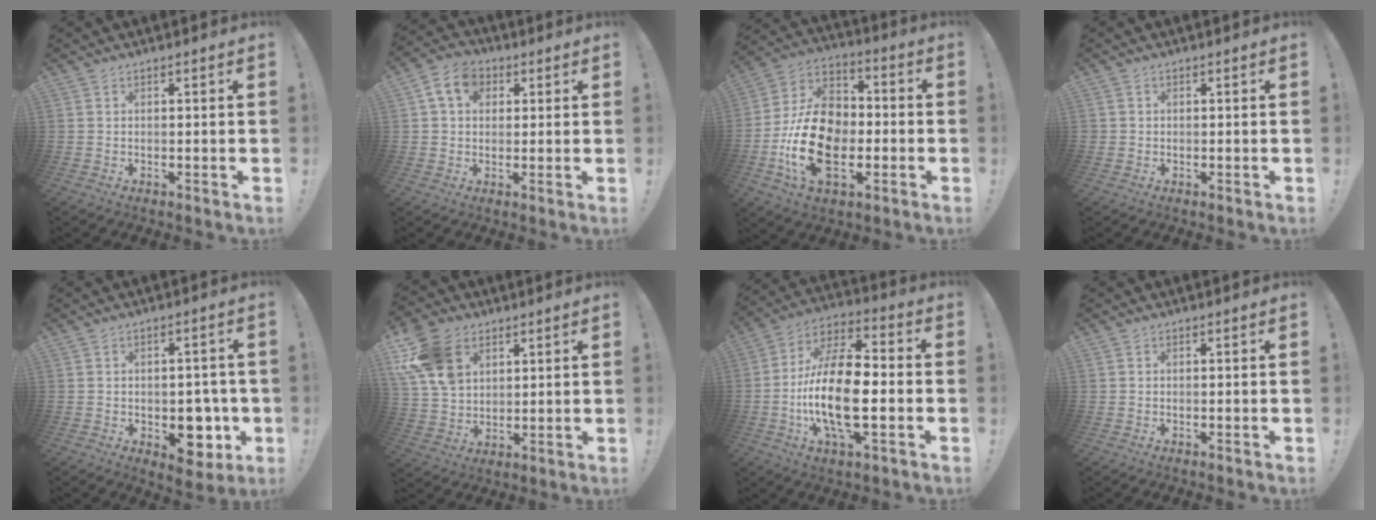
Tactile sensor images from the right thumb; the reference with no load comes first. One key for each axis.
{"total": 9.1, "fx": 3.2, "fy": 6.9, "fz": 4.9, "tx": -0.078, "ty": 0.006, "tz": 0.062}
{"total": 21.7, "fx": -5.1, "fy": 14.5, "fz": 15.4, "tx": -0.294, "ty": 0.031, "tz": -0.075}
{"total": 0.9, "fx": 0.2, "fy": 0.9, "fz": 0.1, "tx": -0.005, "ty": 0.004, "tz": 0.004}
{"total": 10.7, "fx": -2.9, "fy": 7.5, "fz": 7.0, "tx": -0.048, "ty": 0.013, "tz": -0.038}
{"total": 16.1, "fx": 7.2, "fy": 11.4, "fz": 8.8, "tx": -0.174, "ty": -0.030, "tz": 0.144}
{"total": 20.3, "fx": -4.0, "fy": 8.8, "fz": 17.9, "tx": -0.354, "ty": 0.009, "tz": -0.070}
{"total": 0.0}